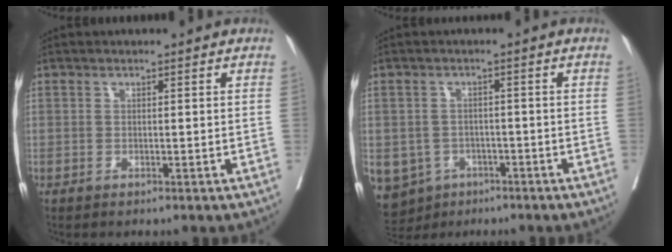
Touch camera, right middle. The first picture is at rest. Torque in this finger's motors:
{"motor_torque": [1.87, -0.29, 1.05, 0.21]}